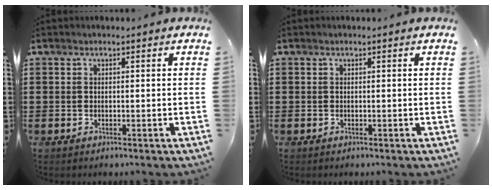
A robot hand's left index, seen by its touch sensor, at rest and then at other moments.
{"total": 0.0}